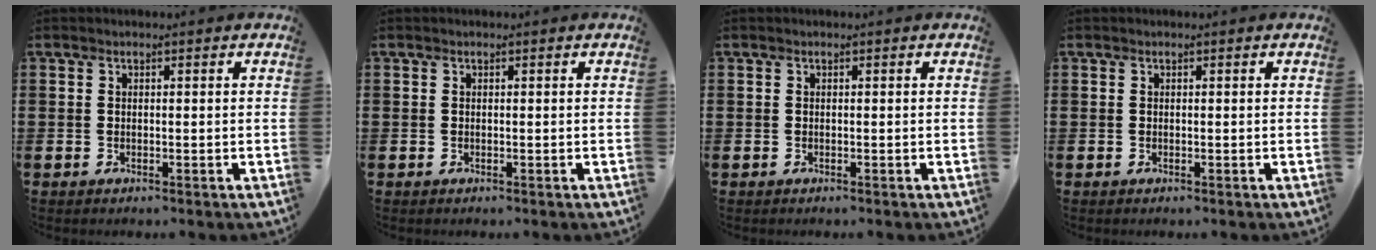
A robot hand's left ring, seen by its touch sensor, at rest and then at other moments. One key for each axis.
{"total": 0.0}
{"total": 0.0}
{"total": 0.0}